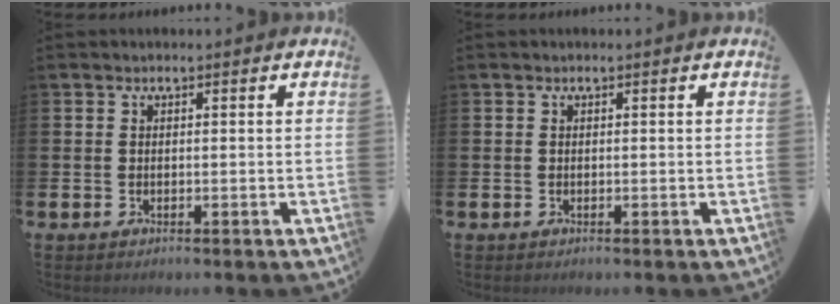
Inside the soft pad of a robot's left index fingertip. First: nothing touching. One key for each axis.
{"total": 0.0}